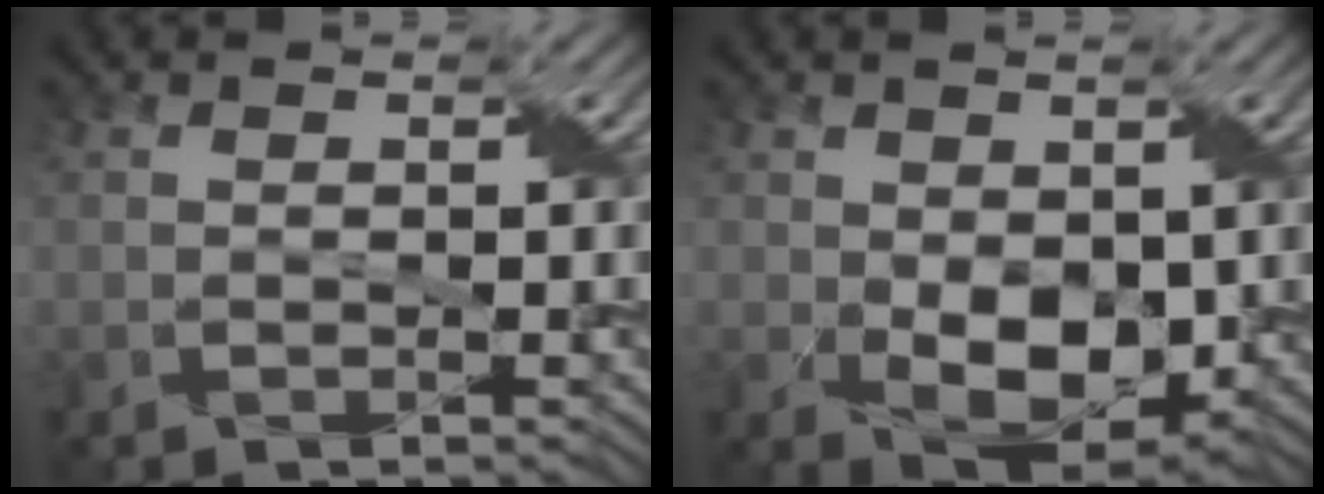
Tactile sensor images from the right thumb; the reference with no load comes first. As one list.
[{"total": 6.6, "force": [-0.3, 4.4, 4.9], "torque": [-0.093, -0.018, 0.002]}]